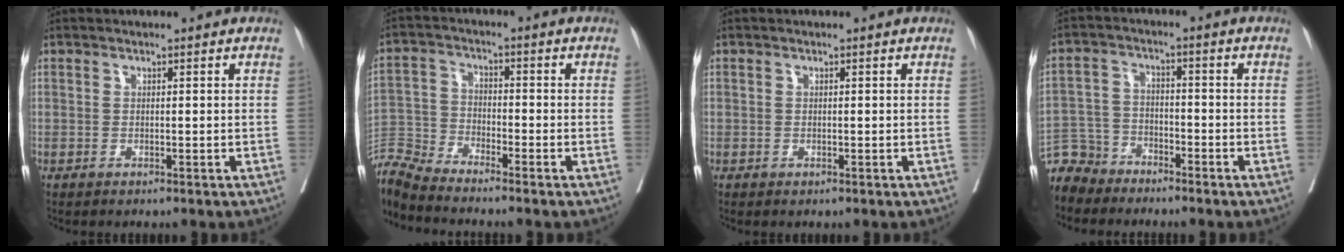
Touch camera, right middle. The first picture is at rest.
{"total": 8.5, "force": [-8.4, -0.7, 1.5], "torque": [-0.038, 0.003, -0.167]}
{"total": 0.8, "force": [-0.1, 0.8, -0.1], "torque": [0.009, 0.008, -0.004]}
{"total": 6.8, "force": [-6.1, 2.9, -0.5], "torque": [0.012, 0.003, -0.124]}